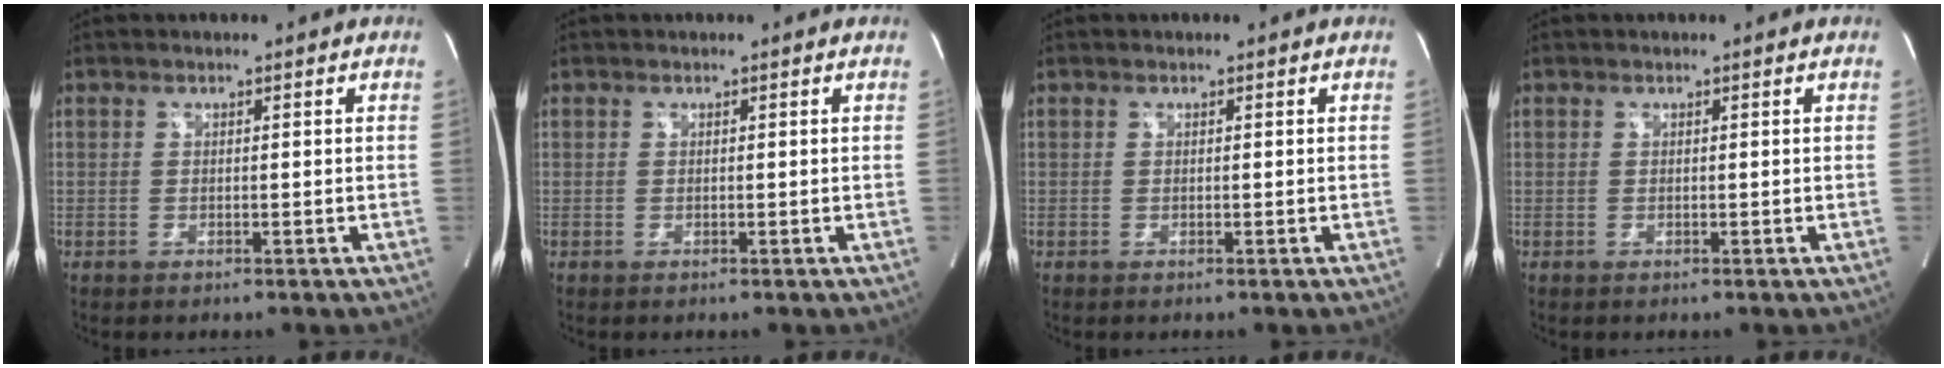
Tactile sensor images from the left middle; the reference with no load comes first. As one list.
[{"total": 0.0}, {"total": 0.0}, {"total": 0.0}]